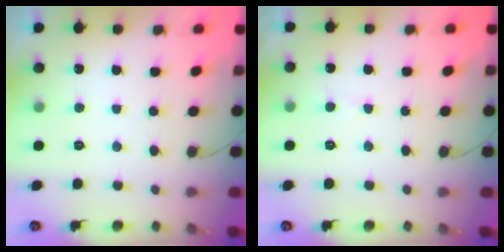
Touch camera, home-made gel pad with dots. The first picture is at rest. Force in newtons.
{"total": 2.4, "press": 2.4, "slide": 0.4}